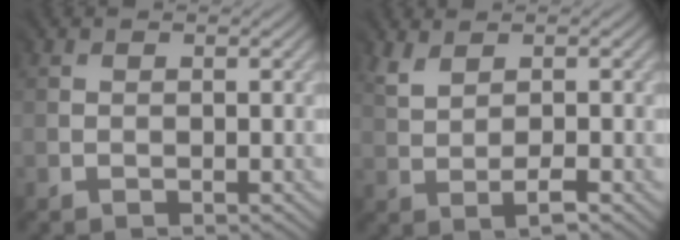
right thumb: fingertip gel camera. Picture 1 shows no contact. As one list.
[{"total": 2.8, "force": [1.2, 0.6, 2.4], "torque": [-0.056, 0.002, 0.024]}]